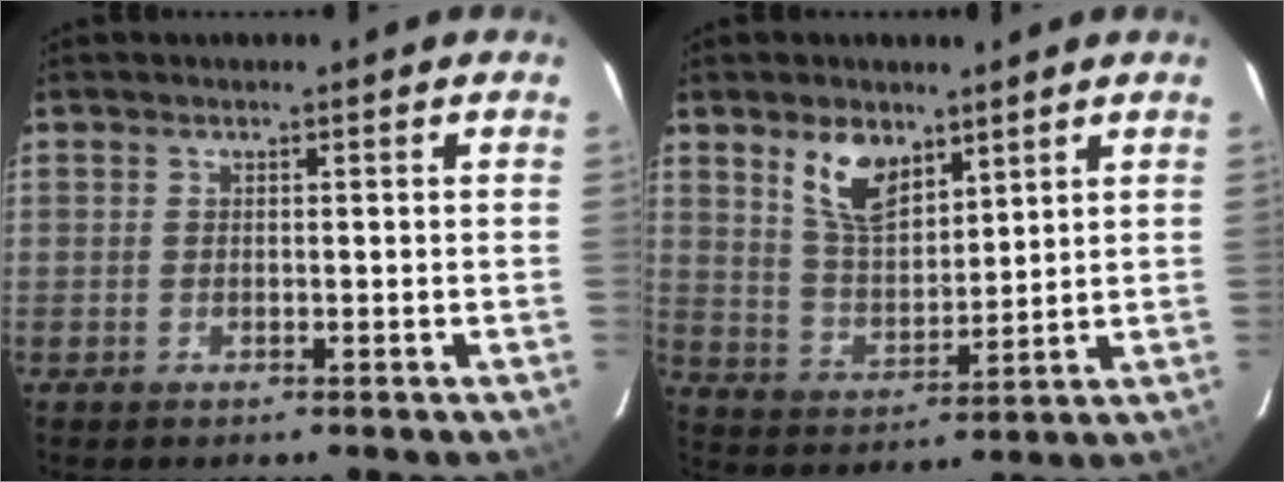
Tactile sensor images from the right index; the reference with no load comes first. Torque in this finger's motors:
{"motor_torque": [0.97, 0.76, 0.50, 0.09]}